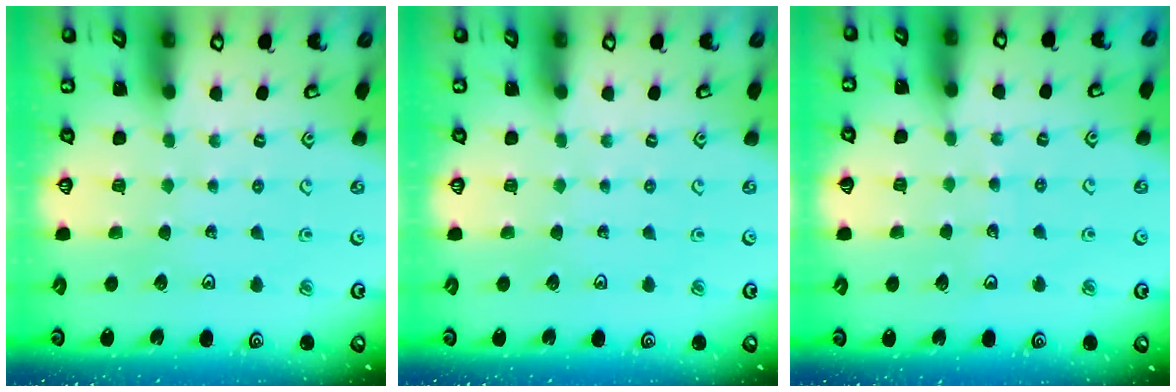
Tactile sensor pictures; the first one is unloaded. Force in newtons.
{"total": 0.0}
{"total": 5.6, "press": 5.5, "slide": 0.6}